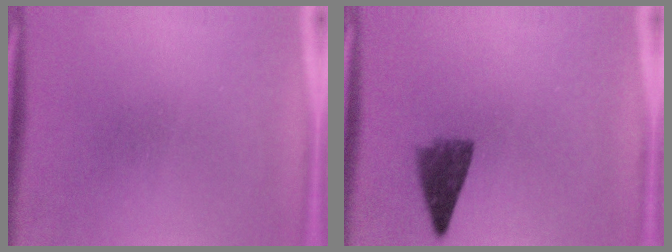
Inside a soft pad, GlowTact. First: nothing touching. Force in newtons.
{"total": 4.6}